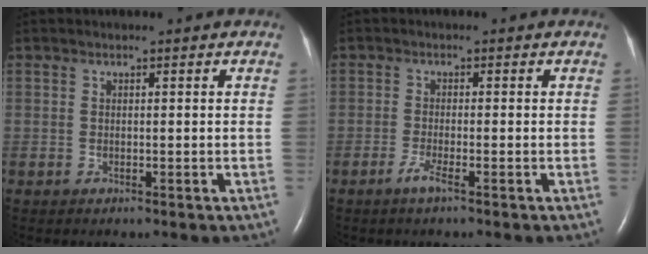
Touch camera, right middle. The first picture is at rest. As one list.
[{"total": 2.0, "force": [-1.3, -0.2, 1.5], "torque": [-0.037, -0.004, -0.029]}]